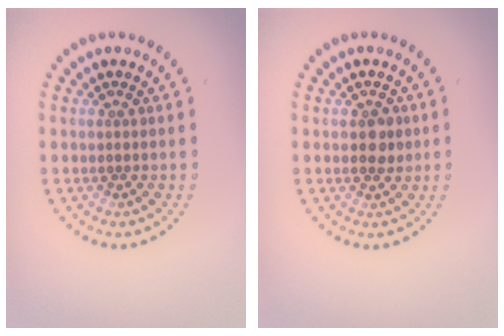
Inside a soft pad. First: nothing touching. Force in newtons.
{"total": 1.8, "press": 1.8, "slide": 0.1}